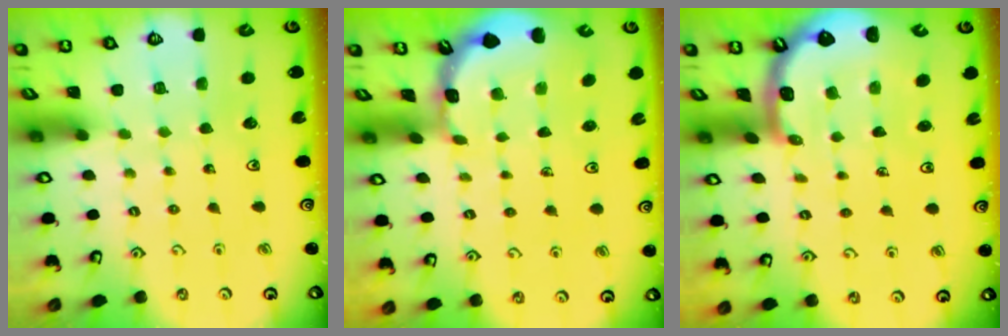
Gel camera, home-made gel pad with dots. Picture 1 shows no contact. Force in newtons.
{"total": 1.5, "press": 1.5, "slide": 0.1}
{"total": 4.5, "press": 4.4, "slide": 0.7}